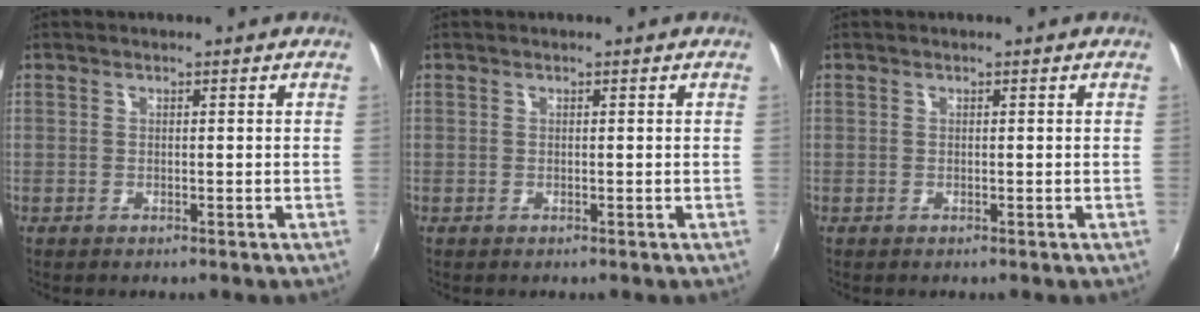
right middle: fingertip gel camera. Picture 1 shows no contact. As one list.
[{"total": 0.0}, {"total": 0.0}]